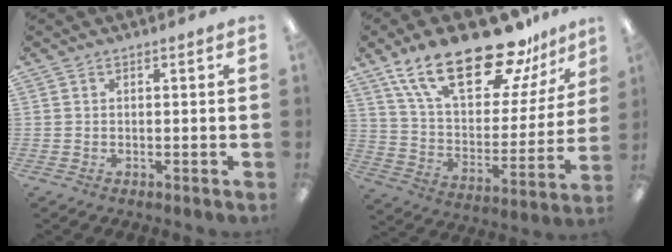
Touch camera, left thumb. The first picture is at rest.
{"total": 25.7, "force": [18.2, 9.8, 15.3], "torque": [-0.263, -0.106, 0.313]}